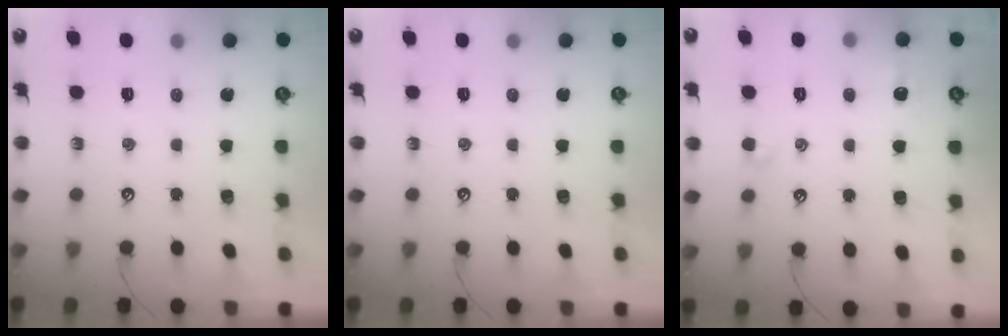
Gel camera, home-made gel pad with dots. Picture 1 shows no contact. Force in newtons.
{"total": 0.0}
{"total": 1.7, "press": 1.6, "slide": 0.5}